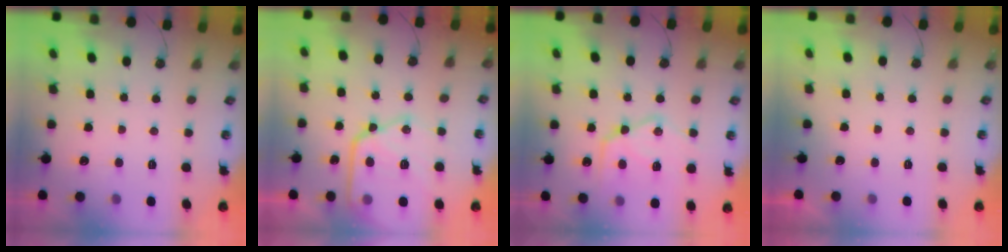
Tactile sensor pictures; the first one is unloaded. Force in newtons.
{"total": 19.0, "press": 19.0, "slide": 1.6}
{"total": 16.9, "press": 16.9, "slide": 1.2}
{"total": 0.0}